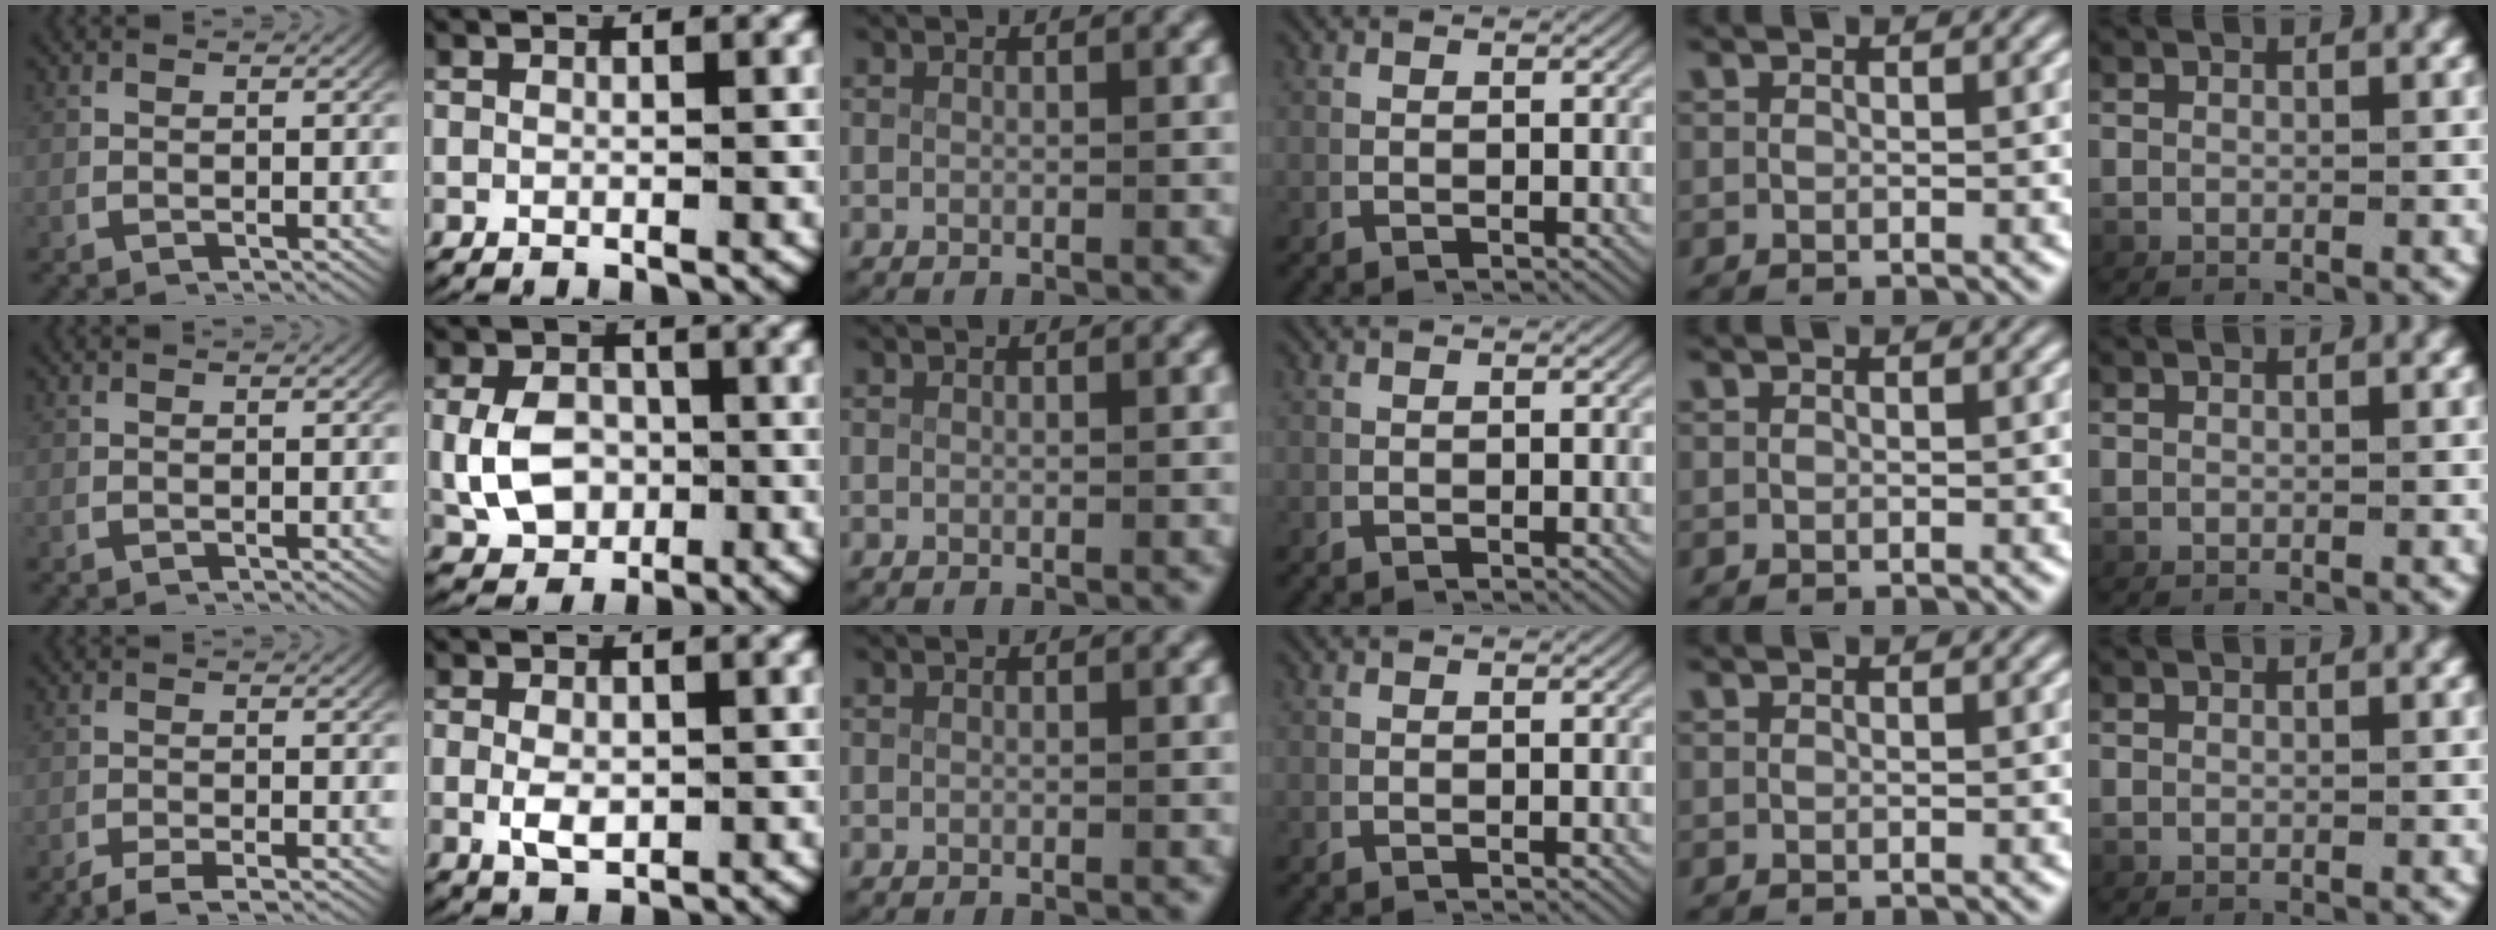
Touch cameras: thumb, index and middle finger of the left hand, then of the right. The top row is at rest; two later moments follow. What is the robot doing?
{"motion": "grasp_and_lifting", "object": "card"}